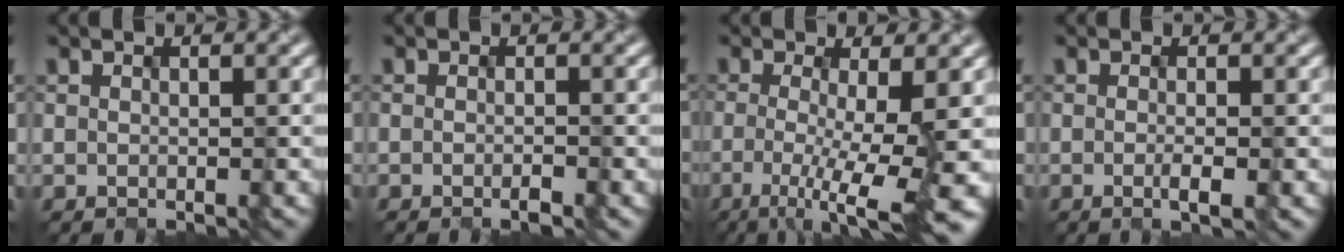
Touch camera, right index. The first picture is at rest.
{"total": 0.8, "force": [-0.6, 0.0, 0.5], "torque": [-0.012, -0.002, -0.007]}
{"total": 8.2, "force": [-1.4, 1.8, 7.9], "torque": [-0.107, -0.012, -0.020]}
{"total": 1.5, "force": [-0.5, 0.3, 1.4], "torque": [-0.024, -0.001, -0.006]}